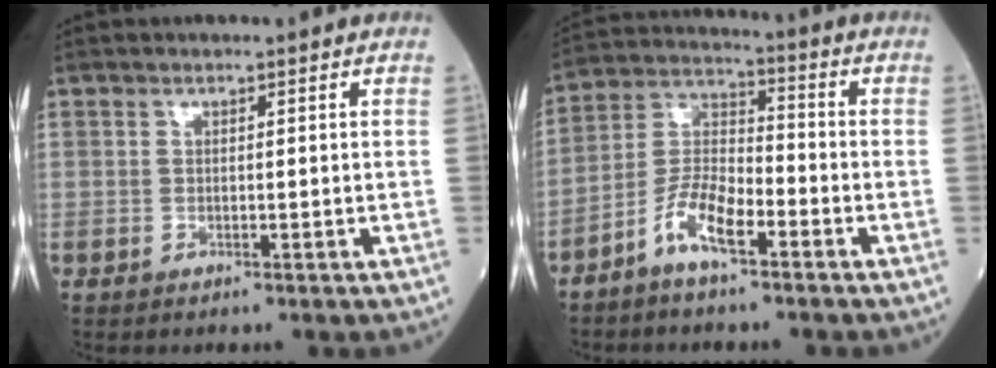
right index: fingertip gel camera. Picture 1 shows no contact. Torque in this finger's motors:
{"motor_torque": [0.35, 0.15, 0.13, 0.04]}